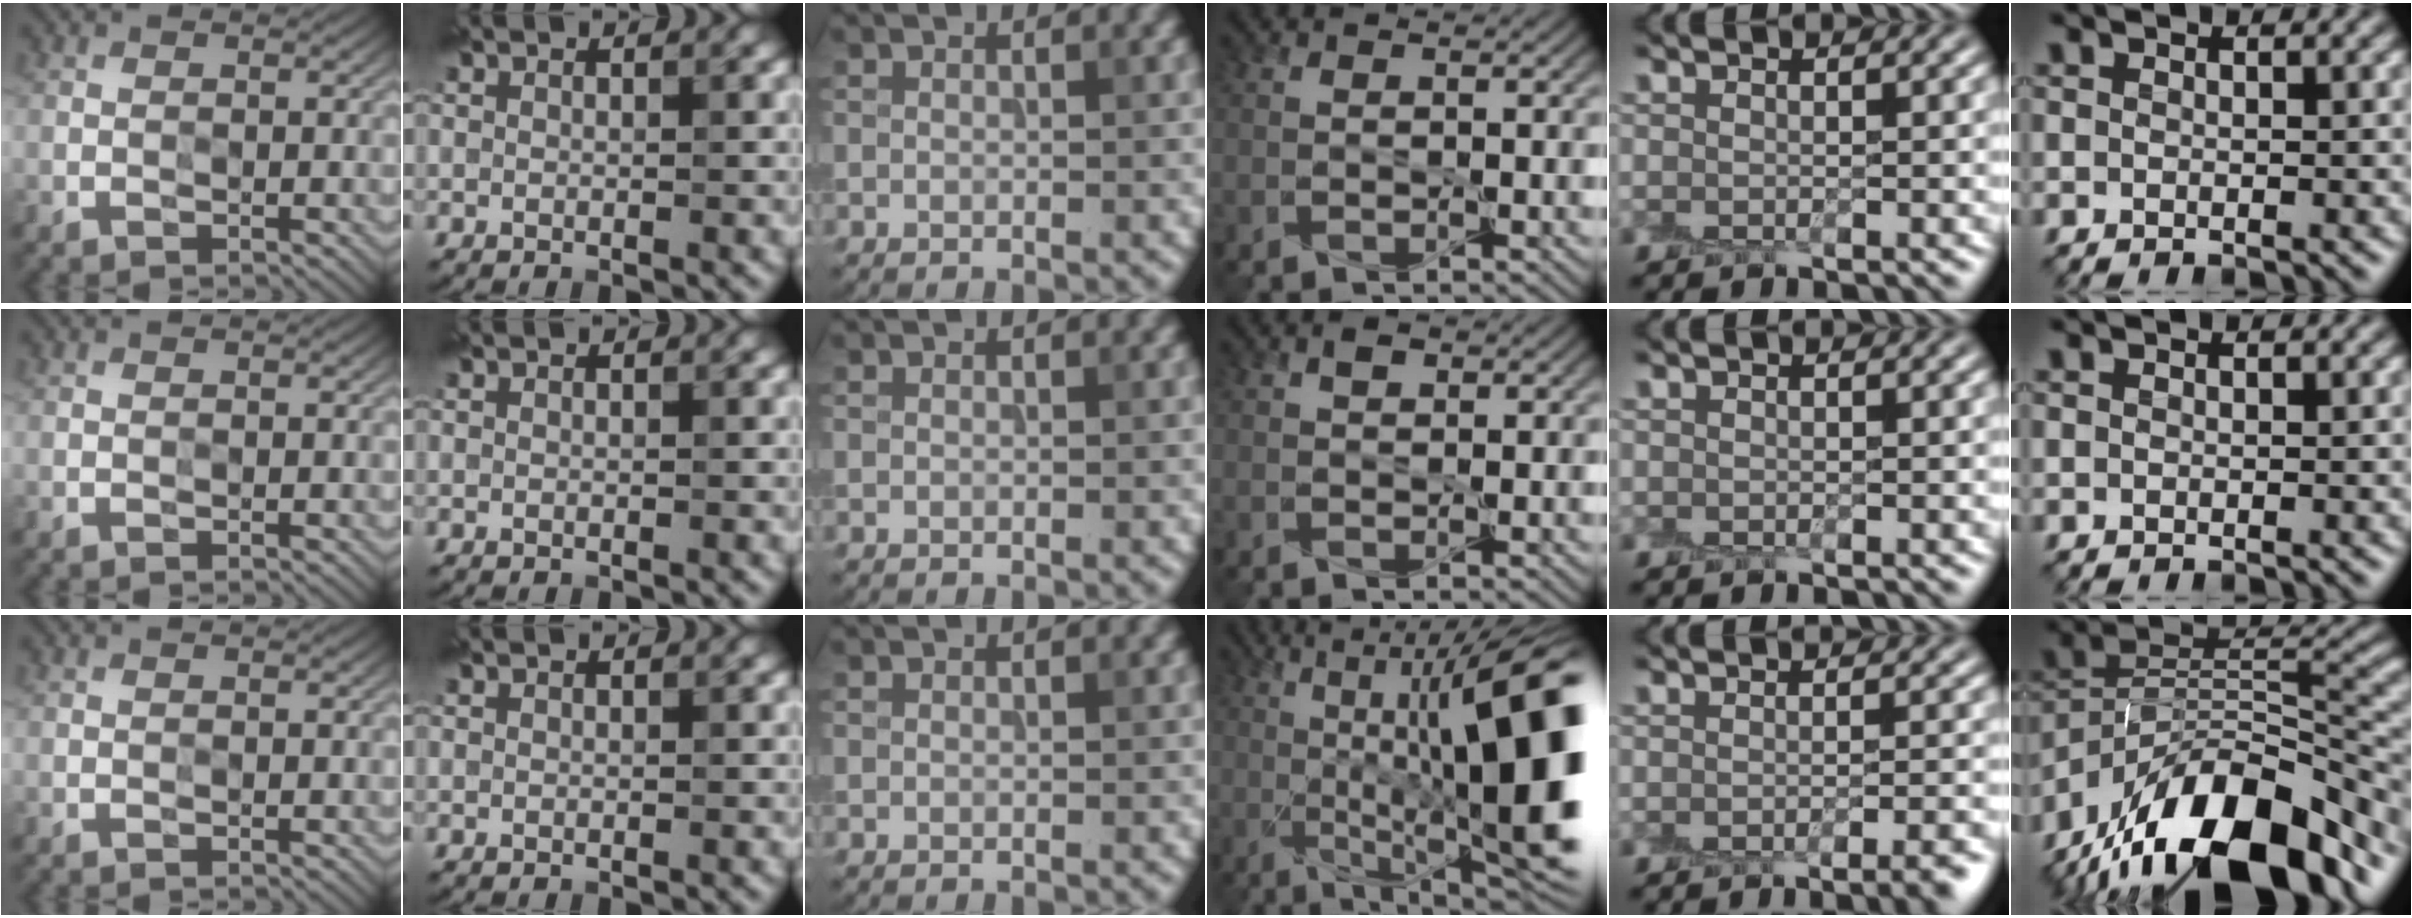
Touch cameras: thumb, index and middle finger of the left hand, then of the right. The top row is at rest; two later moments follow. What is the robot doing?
{"motion": "peel", "object": "plastic wrap"}